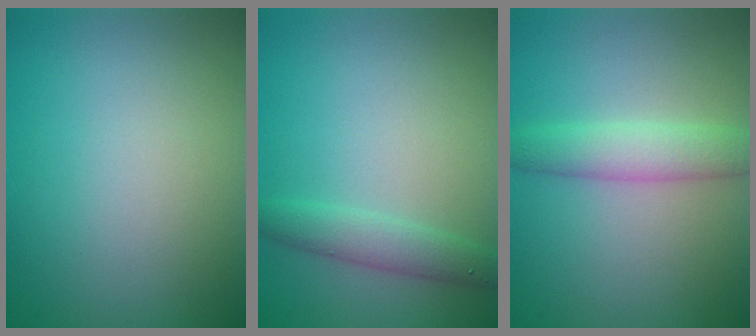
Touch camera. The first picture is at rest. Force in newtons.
{"total": 2.4, "press": 2.4, "slide": 0.1}
{"total": 3.2, "press": 3.2, "slide": 0.1}